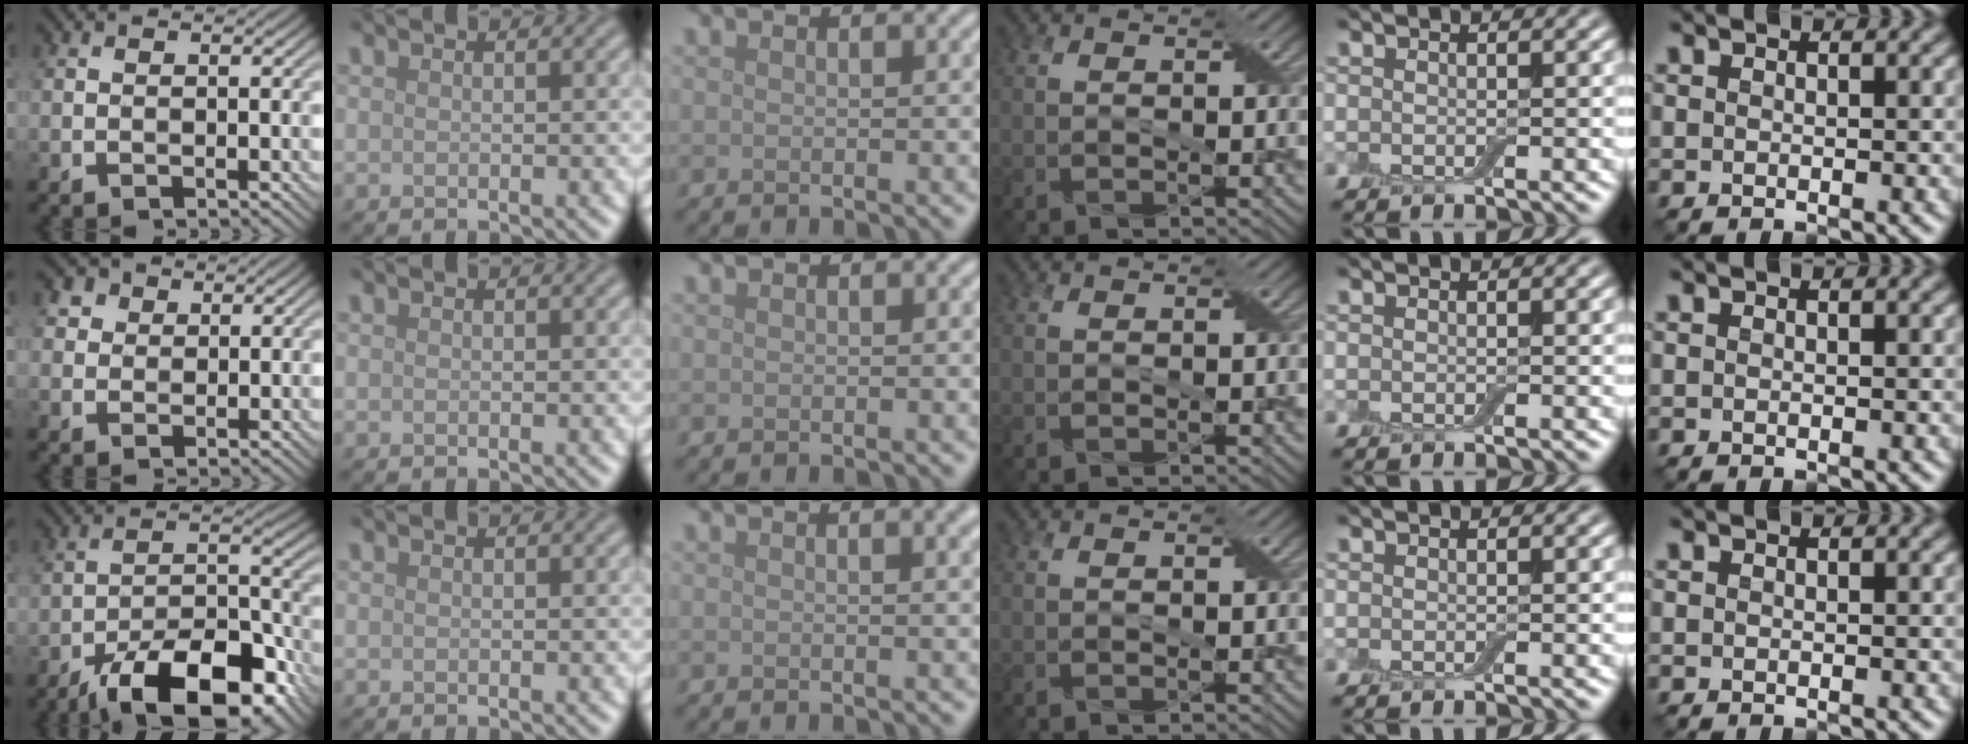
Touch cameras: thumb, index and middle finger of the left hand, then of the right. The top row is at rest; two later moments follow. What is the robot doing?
{"motion": "close", "object": "airpods case & airpods"}